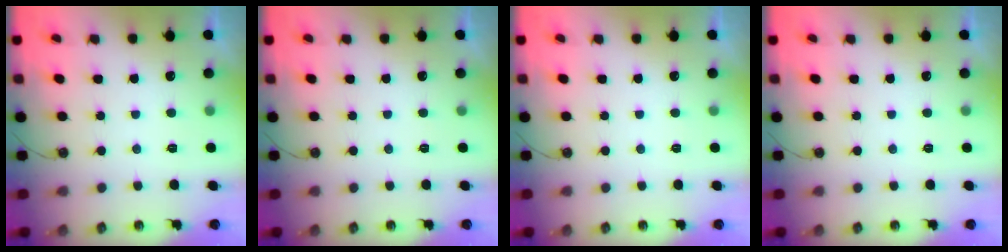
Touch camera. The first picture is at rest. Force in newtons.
{"total": 0.0}
{"total": 0.0}
{"total": 0.0}